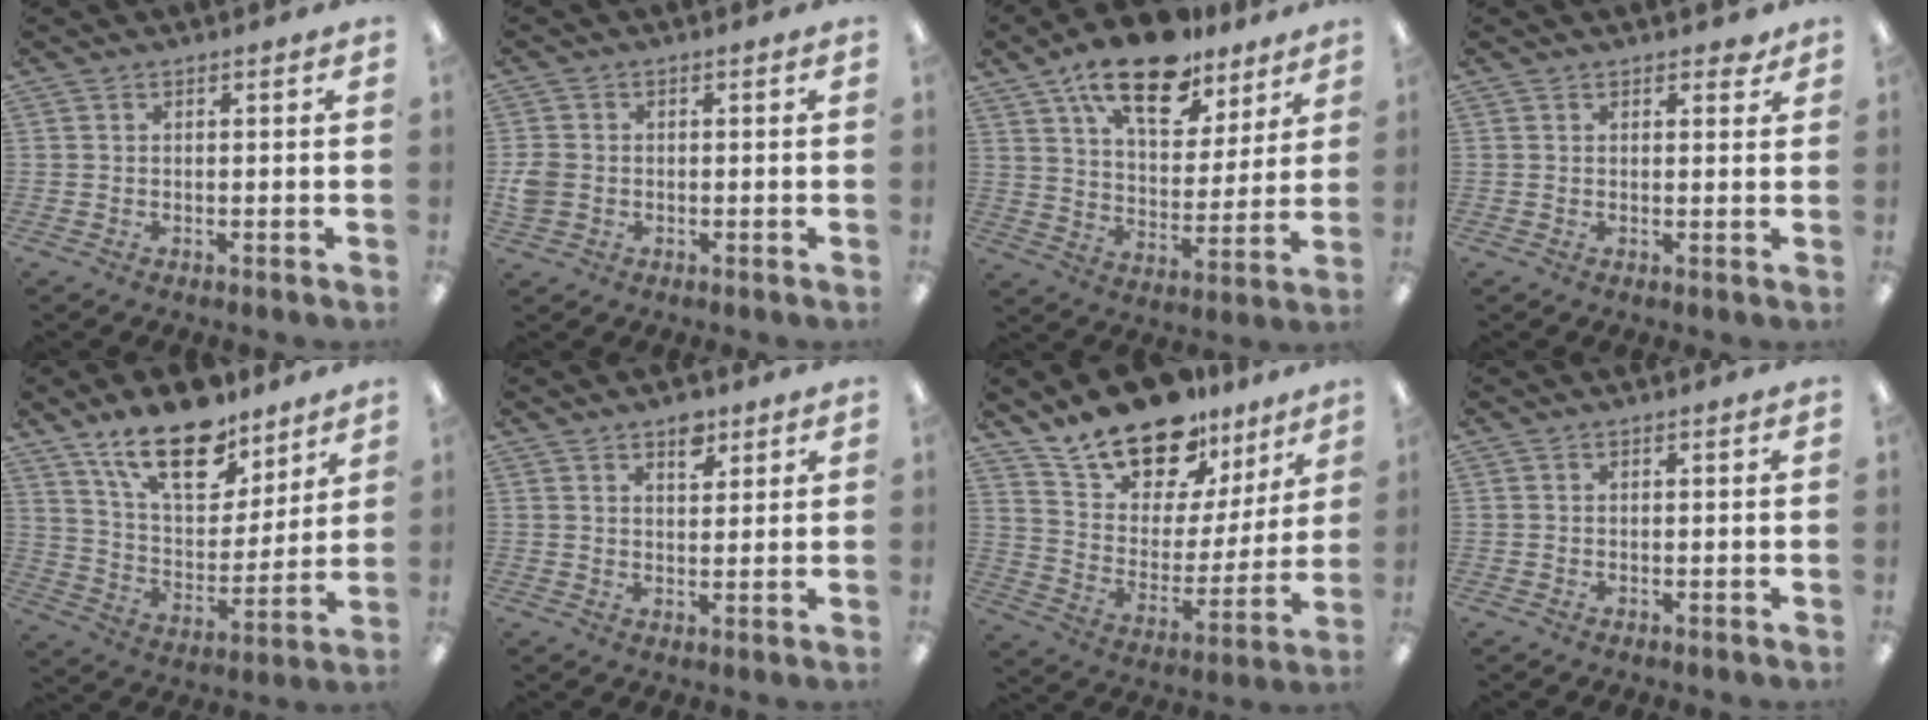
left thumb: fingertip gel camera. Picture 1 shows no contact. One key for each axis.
{"total": 4.0, "fx": -0.7, "fy": 3.4, "fz": 1.9, "tx": -0.030, "ty": 0.003, "tz": -0.013}
{"total": 18.9, "fx": 13.1, "fy": 8.6, "fz": 10.6, "tx": -0.171, "ty": -0.066, "tz": 0.224}
{"total": 2.1, "fx": 1.4, "fy": 1.1, "fz": 1.1, "tx": -0.006, "ty": -0.004, "tz": 0.022}
{"total": 19.7, "fx": 13.4, "fy": 9.4, "fz": 11.0, "tx": -0.184, "ty": -0.068, "tz": 0.234}
{"total": 5.5, "fx": 3.6, "fy": 3.0, "fz": 2.9, "tx": -0.025, "ty": -0.016, "tz": 0.058}
{"total": 18.5, "fx": 15.5, "fy": 8.2, "fz": 5.8, "tx": -0.120, "ty": -0.116, "tz": 0.282}
{"total": 0.0}